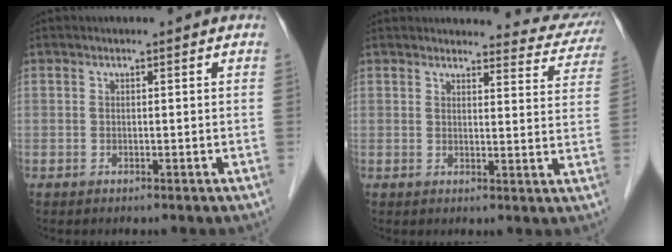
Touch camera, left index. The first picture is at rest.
{"total": 10.0, "force": [9.7, 2.0, 0.8], "torque": [0.023, -0.030, 0.083]}